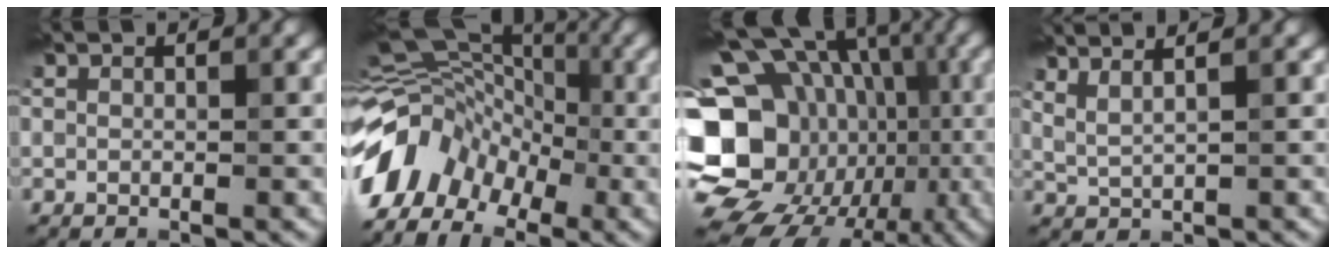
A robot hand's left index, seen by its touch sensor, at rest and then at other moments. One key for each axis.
{"total": 8.1, "fx": -4.0, "fy": 5.8, "fz": 4.0, "tx": -0.064, "ty": 0.015, "tz": -0.093}
{"total": 20.6, "fx": -4.9, "fy": 17.3, "fz": 10.1, "tx": -0.170, "ty": 0.008, "tz": -0.108}
{"total": 3.6, "fx": 2.7, "fy": 0.9, "fz": 2.2, "tx": -0.033, "ty": 0.020, "tz": 0.033}